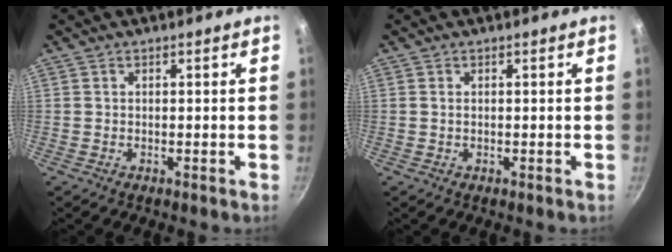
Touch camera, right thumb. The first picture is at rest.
{"total": 0.6, "force": [0.1, 0.3, 0.5], "torque": [-0.008, 0.001, 0.002]}